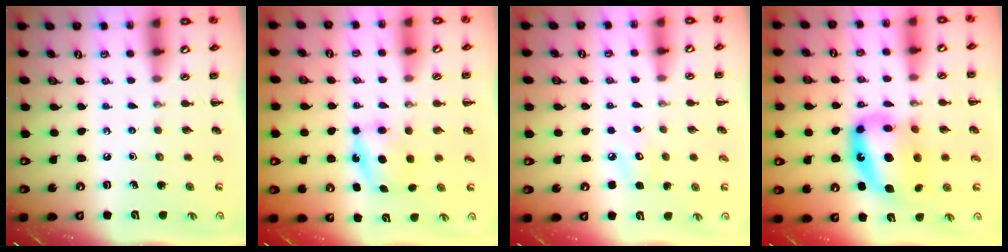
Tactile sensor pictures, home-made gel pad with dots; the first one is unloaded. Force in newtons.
{"total": 5.1, "press": 4.9, "slide": 1.5}
{"total": 5.9, "press": 5.7, "slide": 1.5}
{"total": 14.3, "press": 13.9, "slide": 3.5}